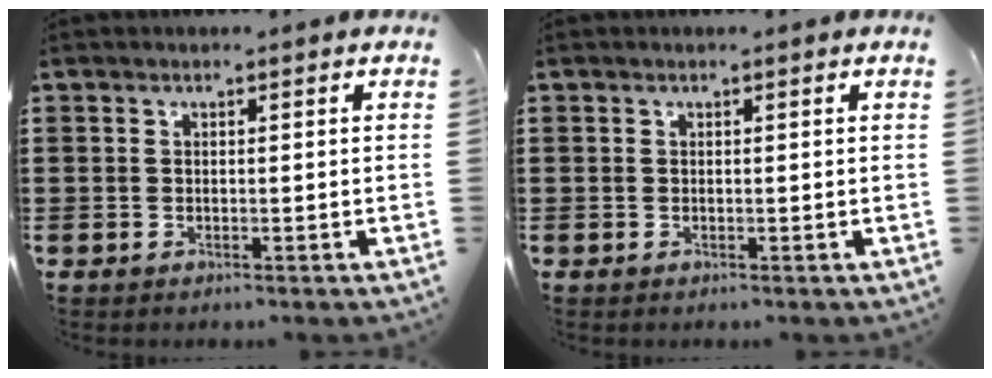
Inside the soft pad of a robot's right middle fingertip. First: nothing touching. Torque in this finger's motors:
{"motor_torque": [-0.45, -0.38, 0.00, 0.01]}